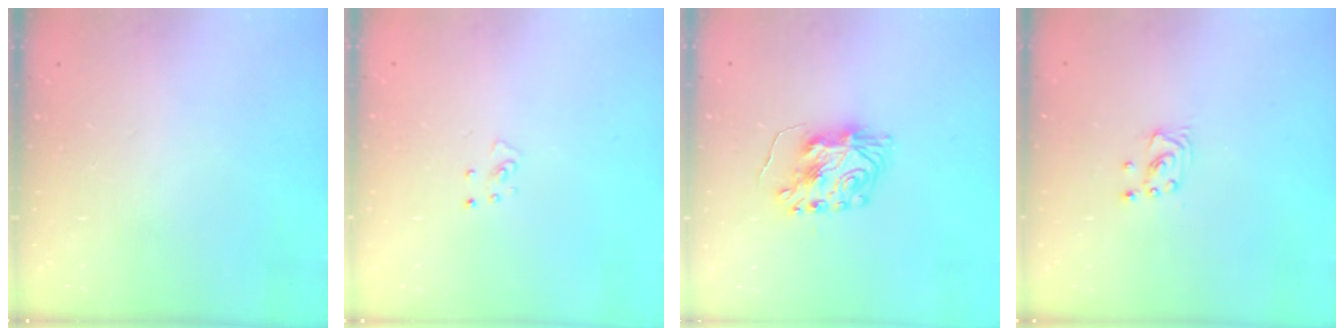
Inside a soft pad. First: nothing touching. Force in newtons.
{"total": 3.3, "press": 3.3, "slide": 0.3}
{"total": 7.8, "press": 7.8, "slide": 0.2}
{"total": 2.2, "press": 2.2, "slide": 0.2}